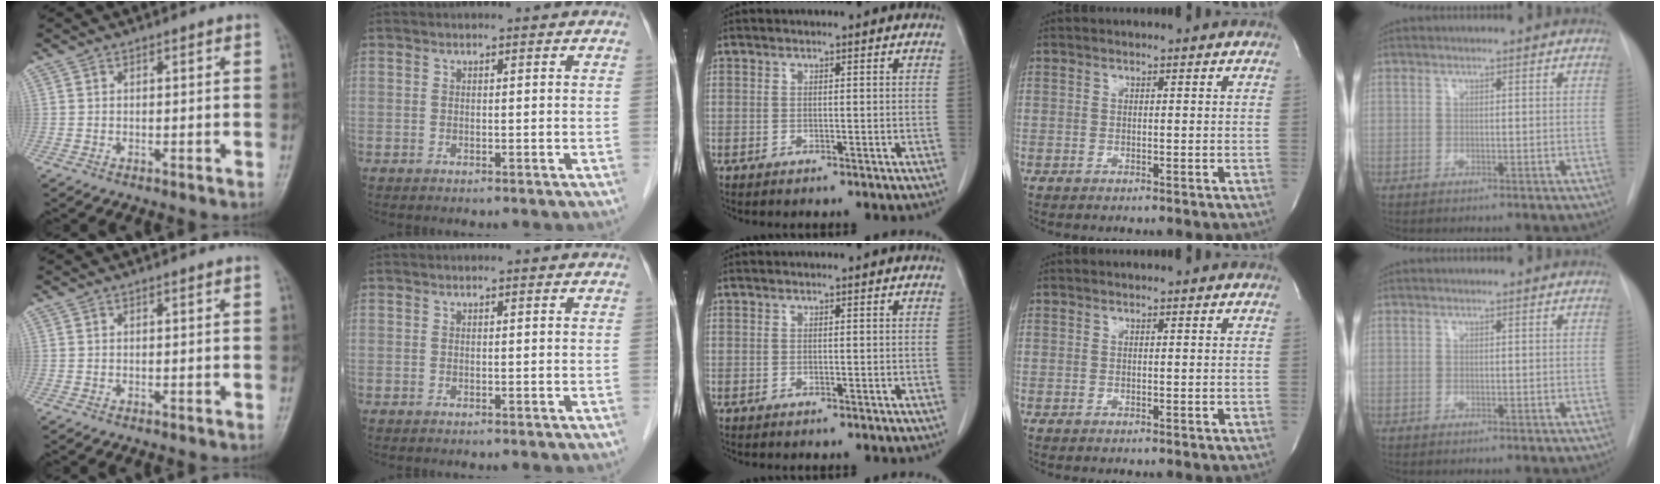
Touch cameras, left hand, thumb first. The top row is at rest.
{}